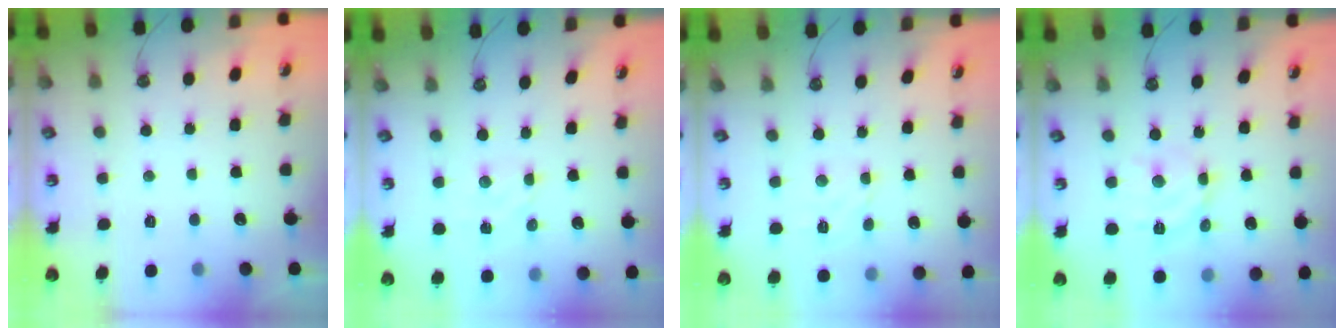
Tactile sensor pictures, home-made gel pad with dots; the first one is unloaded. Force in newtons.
{"total": 2.8, "press": 2.8, "slide": 0.3}
{"total": 2.3, "press": 2.3, "slide": 0.5}
{"total": 11.6, "press": 11.6, "slide": 0.8}